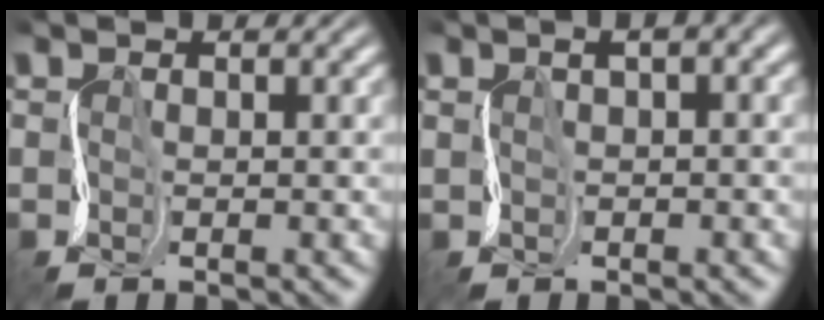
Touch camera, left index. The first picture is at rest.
{"total": 2.3, "force": [0.7, 0.6, 2.1], "torque": [-0.028, 0.008, 0.016]}